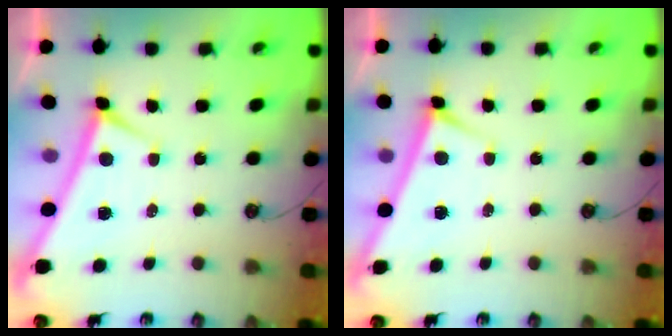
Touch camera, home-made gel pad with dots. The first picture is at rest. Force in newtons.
{"total": 3.0, "press": 2.9, "slide": 0.3}